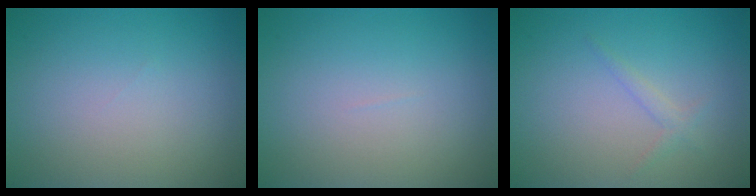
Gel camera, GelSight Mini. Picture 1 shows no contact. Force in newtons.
{"total": 0.0}
{"total": 1.1, "press": 1.1, "slide": 0.1}